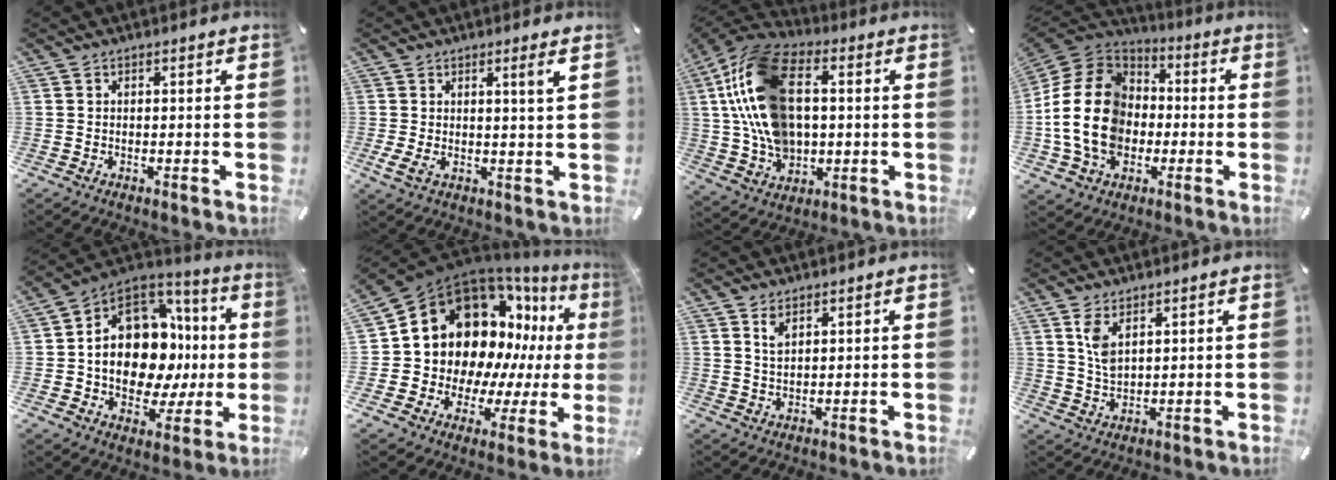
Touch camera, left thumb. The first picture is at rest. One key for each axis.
{"total": 5.2, "fx": 1.5, "fy": 0.7, "fz": 5.0, "tx": -0.093, "ty": -0.010, "tz": 0.021}
{"total": 20.4, "fx": 2.0, "fy": 14.7, "fz": 14.0, "tx": -0.316, "ty": 0.006, "tz": 0.039}
{"total": 19.7, "fx": -3.2, "fy": 15.7, "fz": 11.4, "tx": -0.260, "ty": 0.025, "tz": -0.064}
{"total": 16.9, "fx": 0.3, "fy": 12.8, "fz": 11.1, "tx": -0.173, "ty": -0.028, "tz": 0.005}
{"total": 17.0, "fx": 7.1, "fy": 13.6, "fz": 7.4, "tx": -0.118, "ty": -0.090, "tz": 0.148}
{"total": 3.2, "fx": 1.9, "fy": 1.8, "fz": 1.8, "tx": -0.033, "ty": -0.002, "tz": 0.033}
{"total": 5.3, "fx": 2.8, "fy": 2.7, "fz": 3.6, "tx": -0.086, "ty": -0.005, "tz": 0.050}